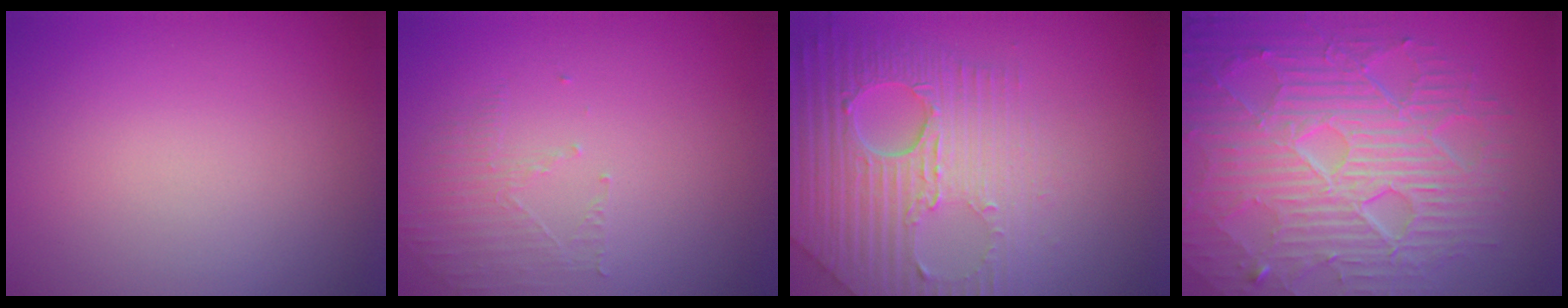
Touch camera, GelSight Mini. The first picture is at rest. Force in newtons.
{"total": 1.6, "press": 0.7, "slide": 1.4}
{"total": 8.7, "press": 5.9, "slide": 6.4}
{"total": 10.8, "press": 6.8, "slide": 8.4}